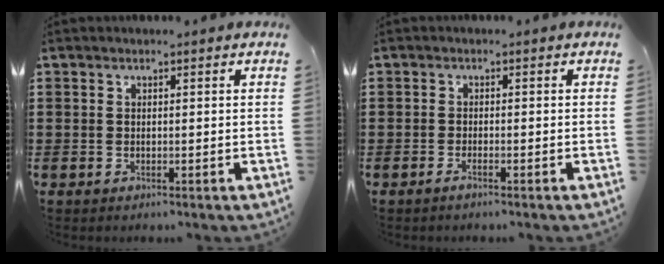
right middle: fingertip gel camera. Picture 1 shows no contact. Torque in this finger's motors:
{"motor_torque": [-0.20, 0.67, -0.02, -0.01]}